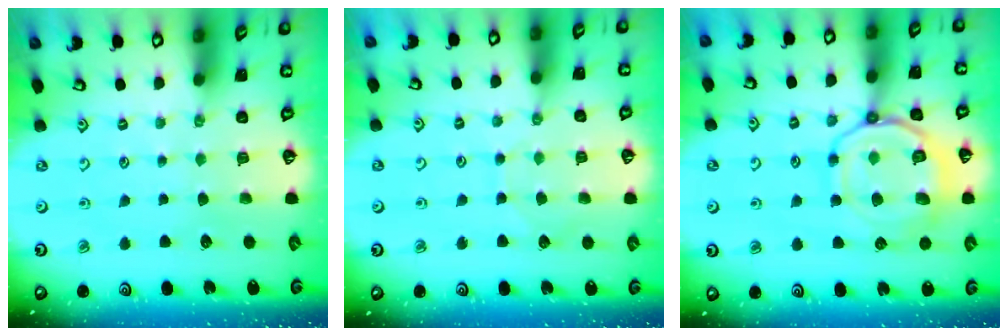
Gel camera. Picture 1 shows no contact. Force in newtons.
{"total": 4.5, "press": 4.4, "slide": 0.4}
{"total": 15.8, "press": 15.7, "slide": 1.7}